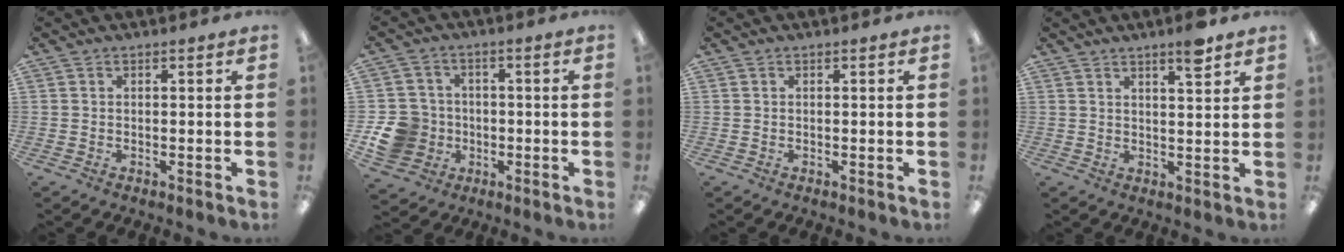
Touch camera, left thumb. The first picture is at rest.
{"total": 10.1, "force": [-2.5, 9.3, 3.0], "torque": [-0.075, 0.024, -0.039]}
{"total": 0.0}
{"total": 5.3, "force": [3.8, 0.7, 3.6], "torque": [-0.048, -0.022, 0.059]}